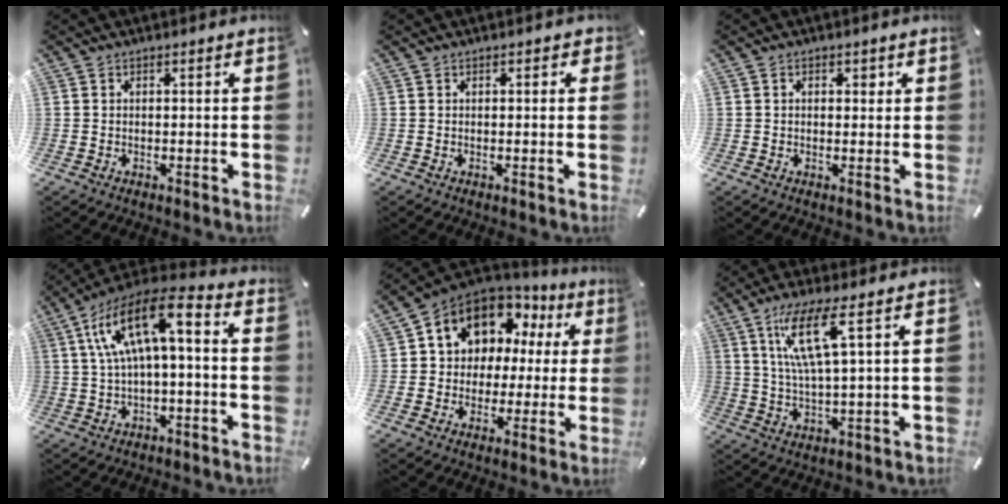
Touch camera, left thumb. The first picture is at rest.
{"total": 0.6, "force": [0.0, 0.5, 0.4], "torque": [0.001, 0.000, -0.003]}
{"total": 1.8, "force": [0.4, 1.3, 1.3], "torque": [-0.019, 0.005, 0.003]}
{"total": 15.3, "force": [3.4, 6.1, 13.6], "torque": [-0.259, -0.013, 0.054]}
{"total": 11.2, "force": [5.9, 8.9, 3.4], "torque": [-0.077, -0.043, 0.114]}
{"total": 12.5, "force": [5.1, 2.4, 11.1], "torque": [-0.227, 0.005, 0.087]}